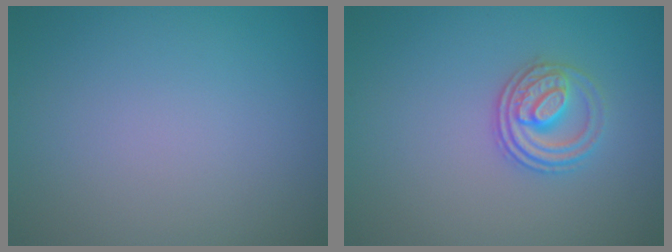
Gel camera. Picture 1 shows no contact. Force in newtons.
{"total": 3.0, "press": 2.6, "slide": 1.5}